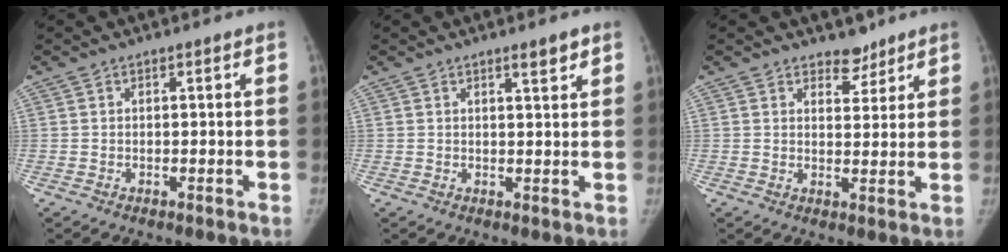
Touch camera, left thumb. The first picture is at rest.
{"total": 2.6, "force": [1.8, 0.4, 1.8], "torque": [-0.022, -0.013, 0.029]}
{"total": 3.8, "force": [3.1, 2.1, 0.8], "torque": [0.011, -0.023, 0.048]}